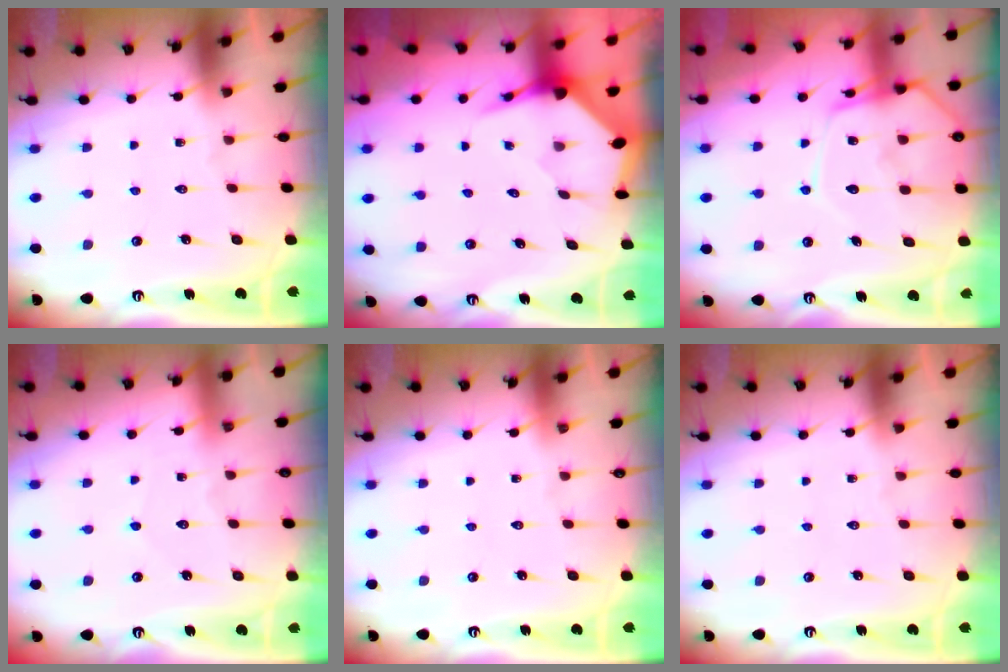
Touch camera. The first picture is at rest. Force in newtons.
{"total": 3.5, "press": 3.5, "slide": 0.5}
{"total": 13.2, "press": 13.1, "slide": 1.2}
{"total": 4.6, "press": 4.5, "slide": 0.6}
{"total": 0.0}
{"total": 0.0}